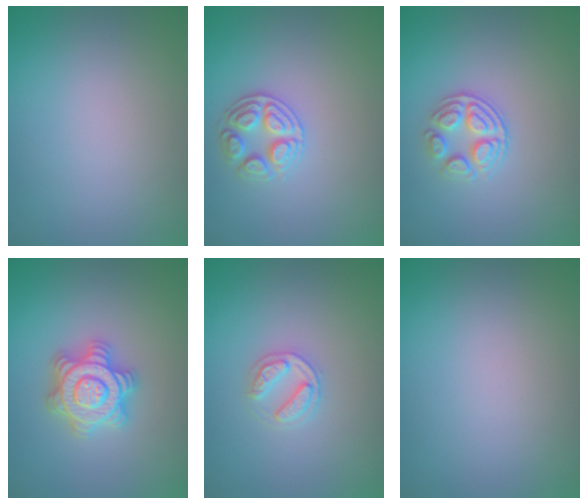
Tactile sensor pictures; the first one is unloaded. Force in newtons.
{"total": 2.7, "press": 2.7, "slide": 0.5}
{"total": 2.9, "press": 2.6, "slide": 1.3}
{"total": 4.7, "press": 4.7, "slide": 0.6}
{"total": 2.4, "press": 2.4, "slide": 0.4}
{"total": 0.0}